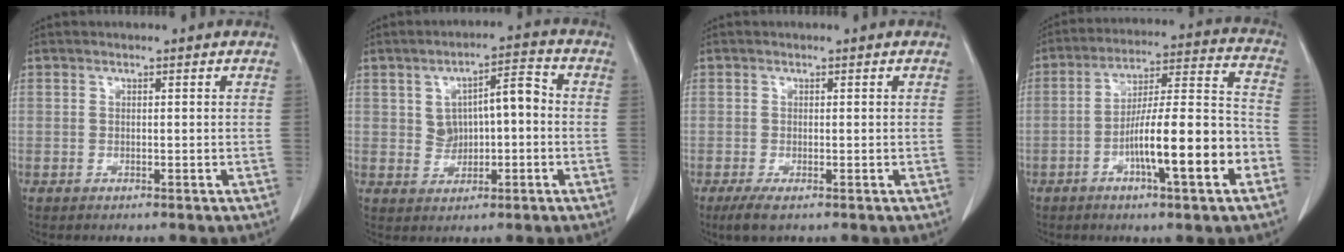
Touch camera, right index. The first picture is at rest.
{"total": 6.8, "force": [0.3, 3.4, 5.9], "torque": [-0.092, 0.031, 0.010]}
{"total": 2.3, "force": [-1.4, 0.7, 1.7], "torque": [-0.039, -0.006, -0.022]}
{"total": 15.4, "force": [-5.8, 1.5, 14.2], "torque": [-0.227, 0.011, -0.092]}